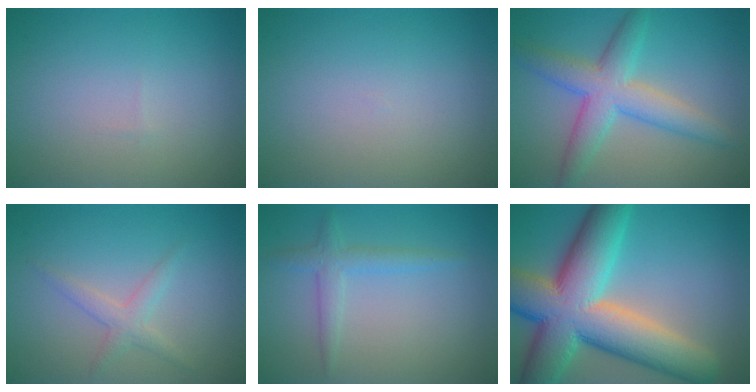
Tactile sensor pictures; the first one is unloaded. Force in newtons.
{"total": 0.0}
{"total": 5.9, "press": 5.9, "slide": 0.2}
{"total": 1.9, "press": 1.9, "slide": 0.1}
{"total": 2.1, "press": 2.1, "slide": 0.1}
{"total": 14.6, "press": 14.5, "slide": 0.6}